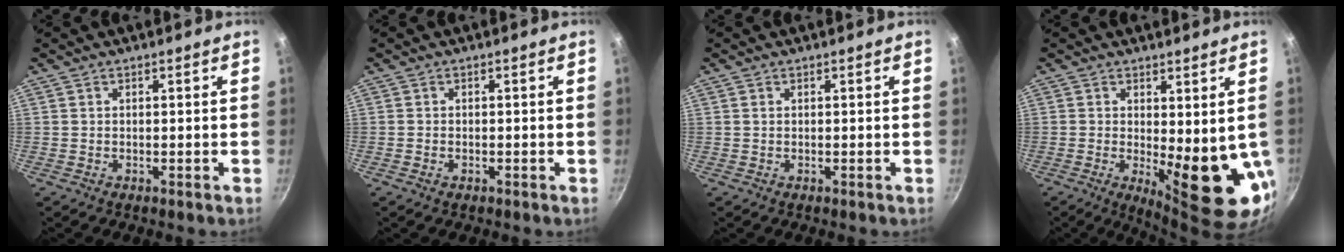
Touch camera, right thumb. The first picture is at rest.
{"total": 0.9, "force": [-0.5, 0.6, 0.5], "torque": [-0.009, 0.000, -0.009]}
{"total": 0.0}
{"total": 11.9, "force": [-0.4, 4.3, 11.1], "torque": [-0.132, -0.022, 0.009]}